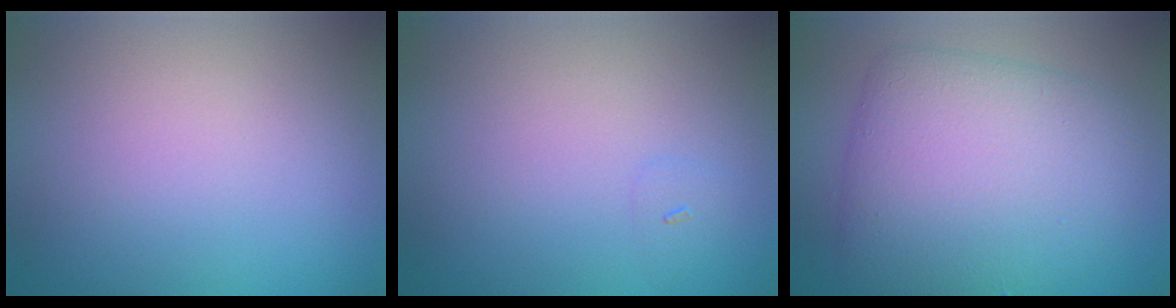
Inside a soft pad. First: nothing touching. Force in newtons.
{"total": 0.6, "press": 0.6, "slide": 0.1}
{"total": 8.0, "press": 8.0, "slide": 0.1}